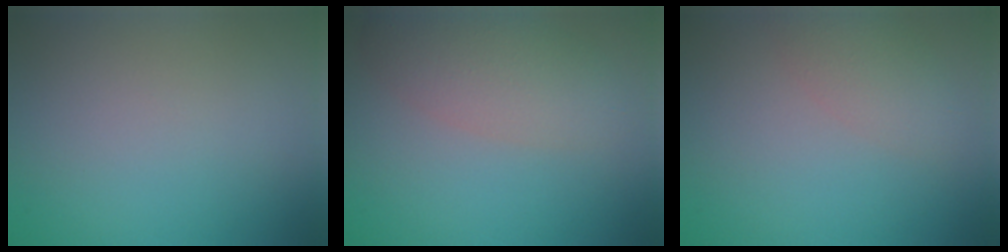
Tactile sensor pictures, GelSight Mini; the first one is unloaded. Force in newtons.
{"total": 5.0, "press": 4.9, "slide": 0.4}
{"total": 2.7, "press": 2.7, "slide": 0.2}